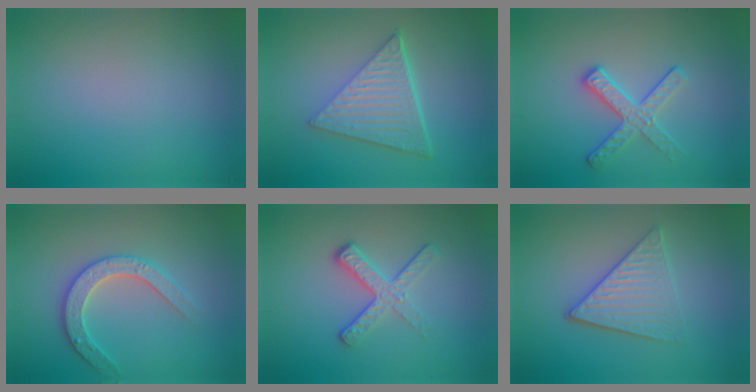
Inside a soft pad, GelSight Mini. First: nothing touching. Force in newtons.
{"total": 6.7, "press": 4.5, "slide": 4.9}
{"total": 2.8, "press": 2.6, "slide": 1.1}
{"total": 3.2, "press": 3.1, "slide": 1.0}
{"total": 3.8, "press": 2.5, "slide": 2.9}
{"total": 4.1, "press": 3.3, "slide": 2.3}